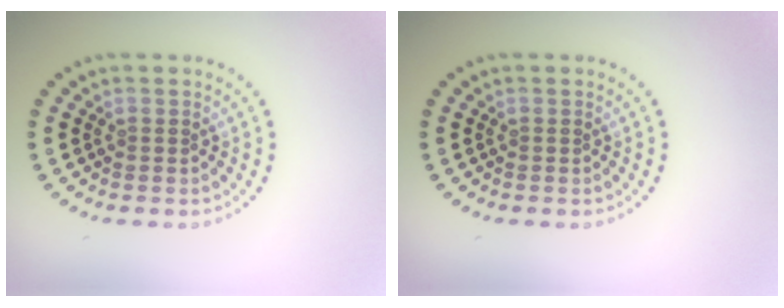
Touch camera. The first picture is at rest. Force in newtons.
{"total": 0.0}